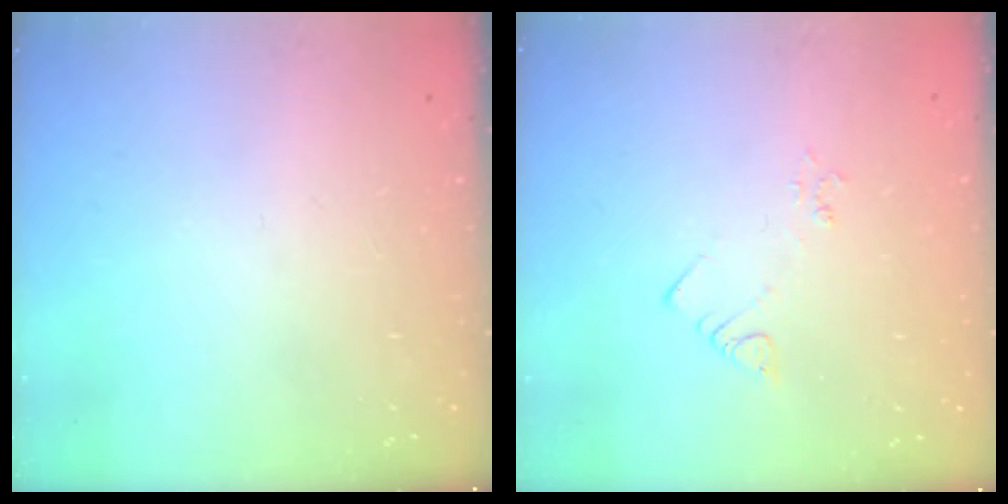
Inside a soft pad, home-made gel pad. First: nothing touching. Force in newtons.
{"total": 2.4, "press": 2.4, "slide": 0.4}